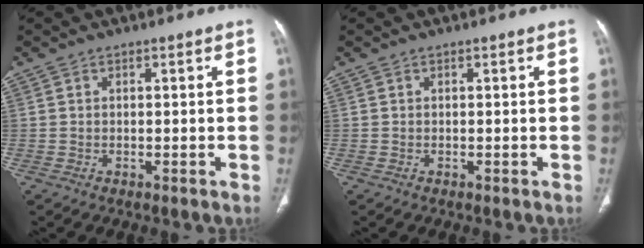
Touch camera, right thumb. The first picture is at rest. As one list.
[{"total": 0.0}]